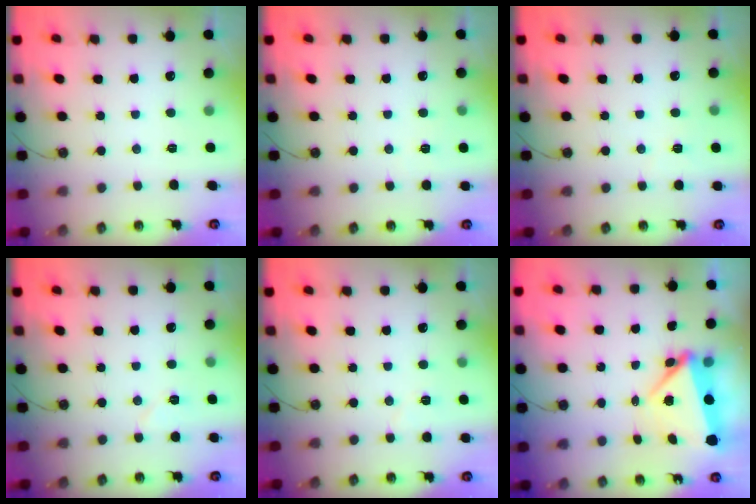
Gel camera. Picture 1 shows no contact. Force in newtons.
{"total": 3.2, "press": 2.3, "slide": 2.2}
{"total": 3.0, "press": 2.1, "slide": 2.2}
{"total": 5.2, "press": 5.1, "slide": 0.9}
{"total": 4.4, "press": 3.8, "slide": 2.2}
{"total": 5.9, "press": 5.9, "slide": 0.1}